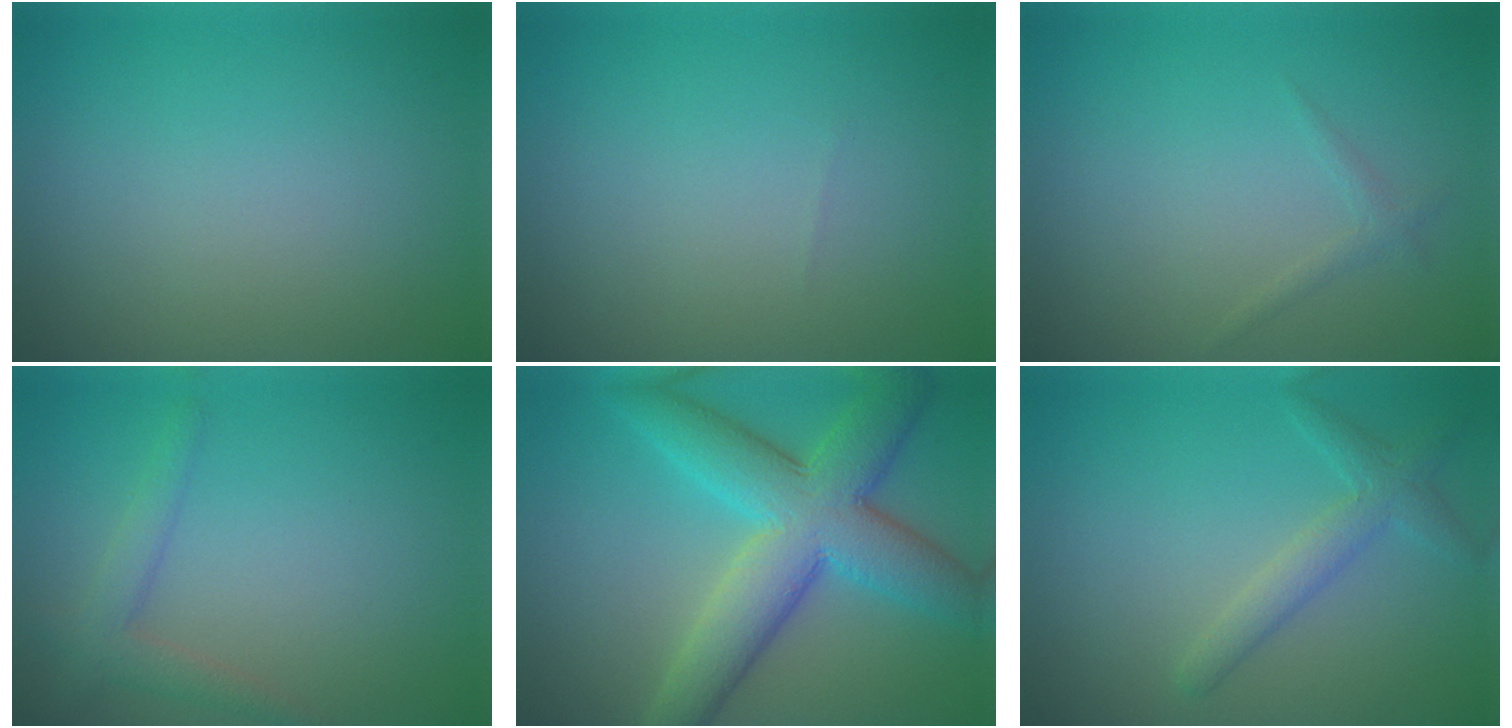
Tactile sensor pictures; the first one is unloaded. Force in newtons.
{"total": 0.0}
{"total": 0.9, "press": 0.9, "slide": 0.1}
{"total": 2.3, "press": 2.3, "slide": 0.1}
{"total": 9.5, "press": 9.5, "slide": 0.2}
{"total": 2.5, "press": 2.5, "slide": 0.2}